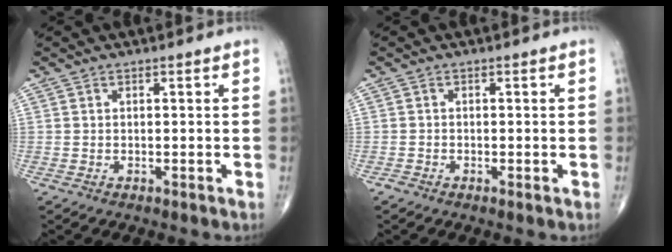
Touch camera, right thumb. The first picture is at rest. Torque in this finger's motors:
{"motor_torque": [0.57, 0.43, -0.08, -0.22, -0.02]}